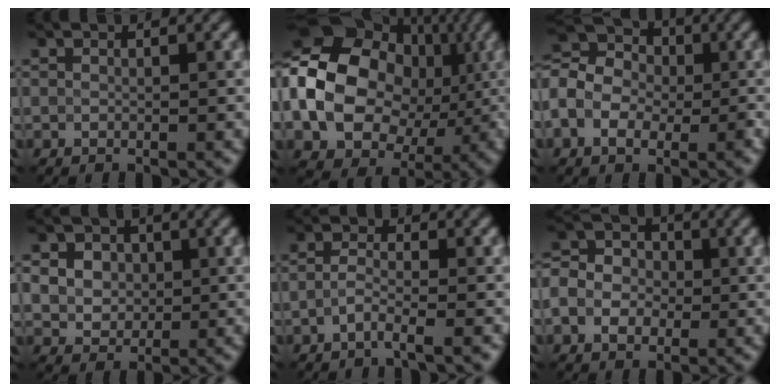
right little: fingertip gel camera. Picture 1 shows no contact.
{"total": 18.9, "force": [-0.4, 15.7, 10.7], "torque": [-0.209, -0.002, -0.034]}
{"total": 6.7, "force": [-1.4, 5.1, 4.2], "torque": [-0.077, 0.011, -0.027]}
{"total": 5.4, "force": [1.4, 4.7, 2.3], "torque": [-0.033, 0.026, 0.014]}
{"total": 1.9, "force": [-1.2, 0.1, 1.4], "torque": [-0.031, 0.003, -0.031]}
{"total": 4.2, "force": [-0.9, 3.5, 2.0], "torque": [-0.019, 0.004, -0.023]}